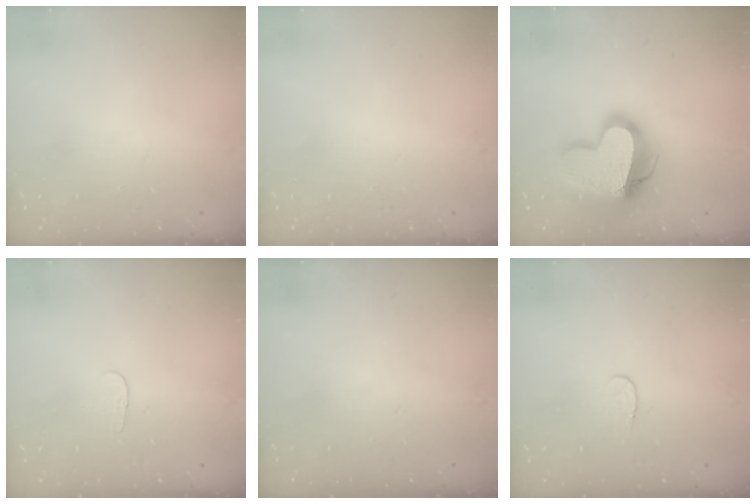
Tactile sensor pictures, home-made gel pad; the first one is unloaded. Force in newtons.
{"total": 0.0}
{"total": 19.4, "press": 19.3, "slide": 1.7}
{"total": 2.8, "press": 2.8, "slide": 0.3}
{"total": 0.0}
{"total": 3.9, "press": 3.9, "slide": 0.2}